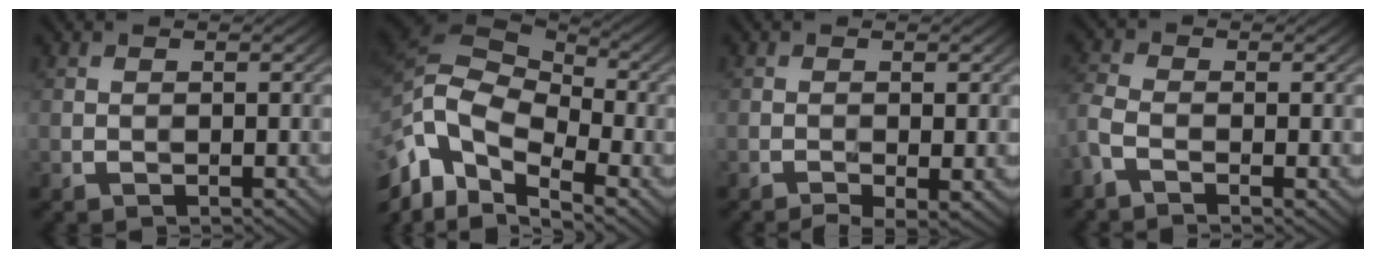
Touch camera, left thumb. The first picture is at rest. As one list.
[{"total": 14.1, "force": [-4.7, 8.4, 10.4], "torque": [-0.246, -0.010, -0.074]}, {"total": 2.6, "force": [-1.1, 0.4, 2.3], "torque": [-0.042, -0.003, -0.015]}, {"total": 3.6, "force": [-1.9, 1.4, 2.6], "torque": [-0.073, -0.007, -0.050]}]